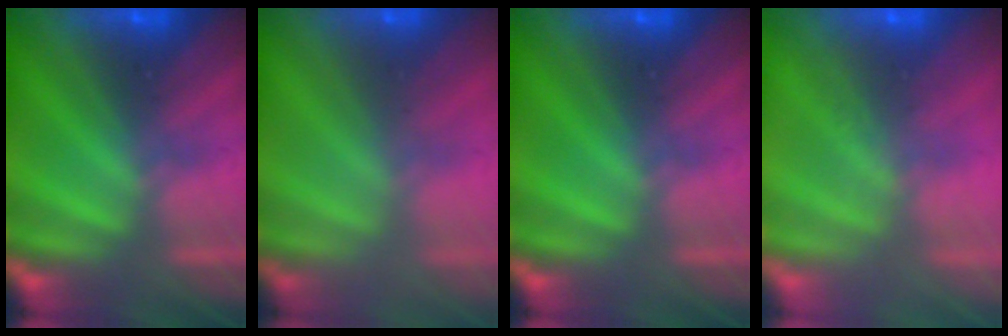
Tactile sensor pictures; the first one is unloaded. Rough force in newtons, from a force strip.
{"total": 2.5}
{"total": 0.0}
{"total": 8.1}